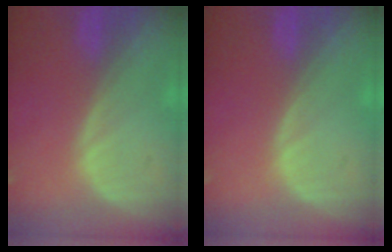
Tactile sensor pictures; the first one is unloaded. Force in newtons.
{"total": 0.0}